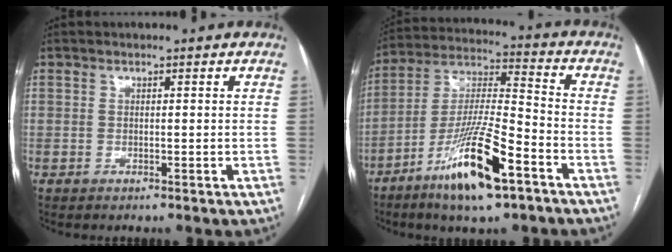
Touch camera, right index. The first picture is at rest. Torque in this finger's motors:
{"motor_torque": [1.55, -0.57, 0.76, 0.21]}